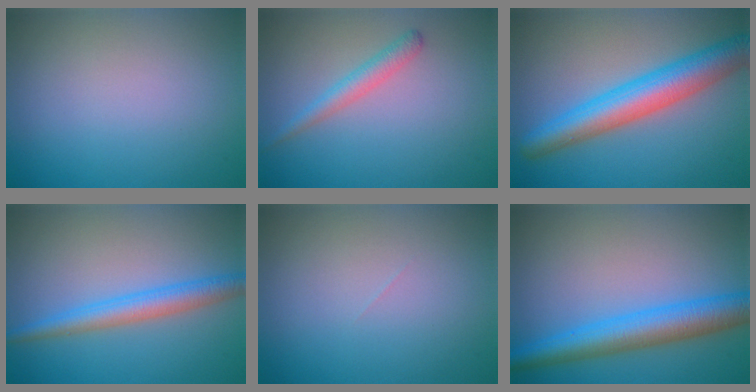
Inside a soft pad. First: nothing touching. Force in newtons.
{"total": 1.9, "press": 1.9, "slide": 0.0}
{"total": 6.6, "press": 6.6, "slide": 0.3}
{"total": 3.4, "press": 3.4, "slide": 0.0}
{"total": 0.0}
{"total": 5.9, "press": 5.9, "slide": 0.1}